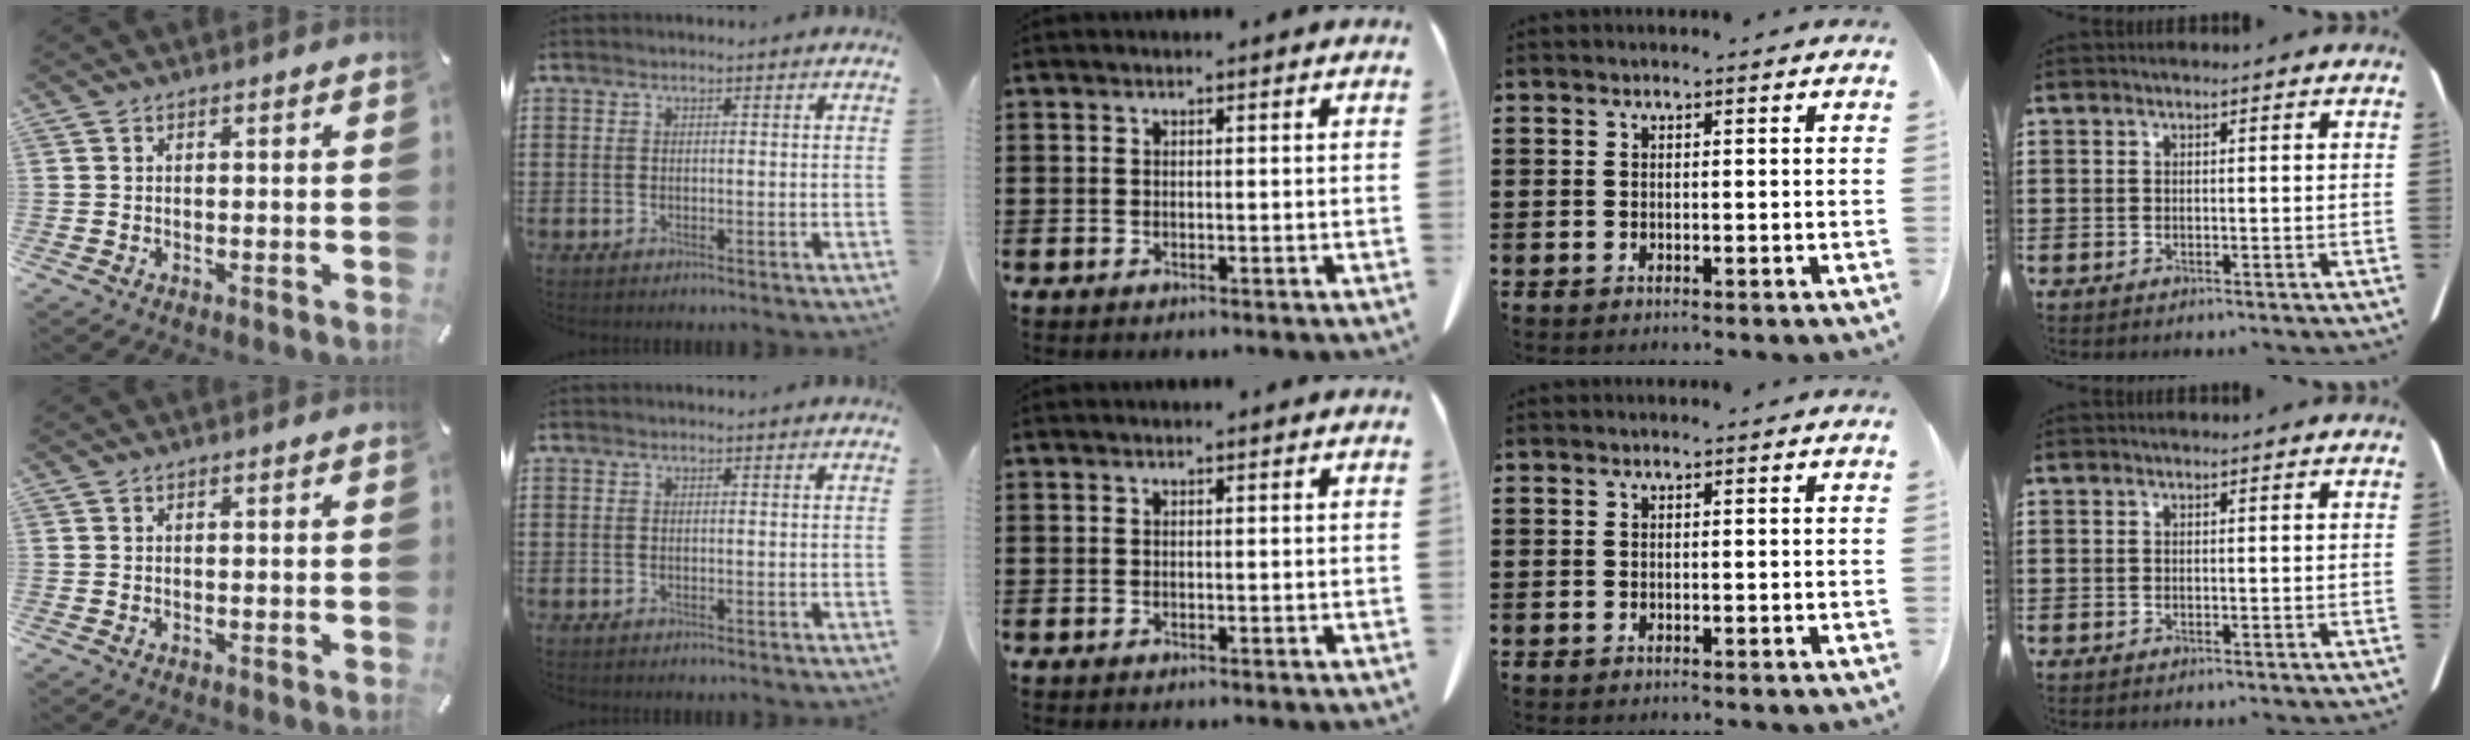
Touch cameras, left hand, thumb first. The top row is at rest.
{}